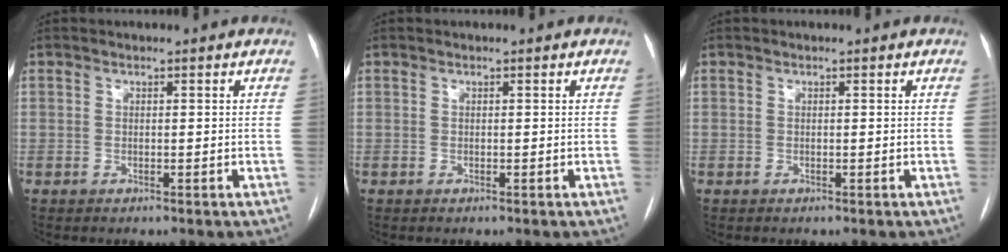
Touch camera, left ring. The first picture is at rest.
{"total": 0.0}
{"total": 0.0}